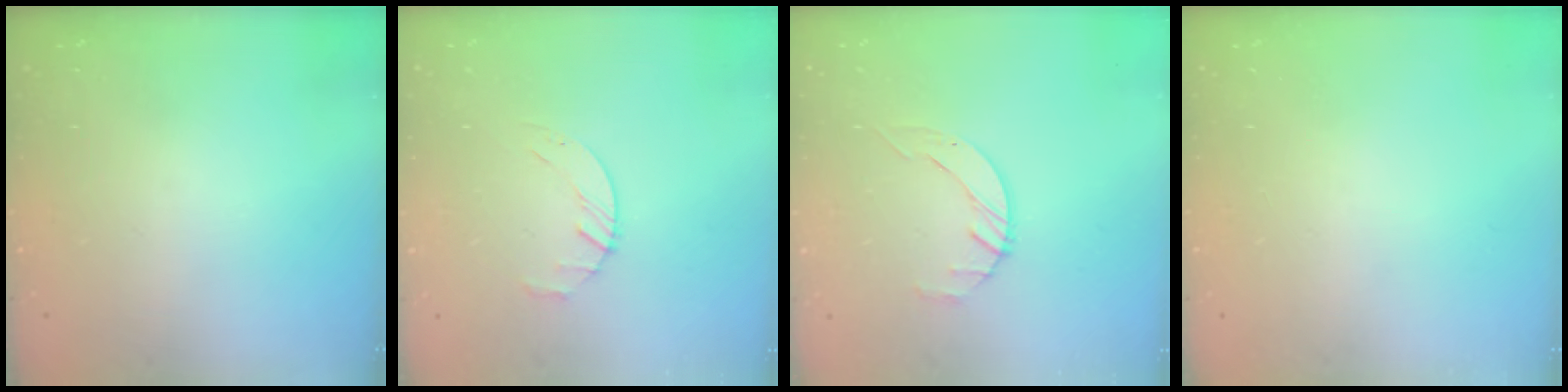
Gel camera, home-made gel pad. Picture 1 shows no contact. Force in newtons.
{"total": 2.7, "press": 2.6, "slide": 0.3}
{"total": 2.1, "press": 2.0, "slide": 0.3}
{"total": 0.0}